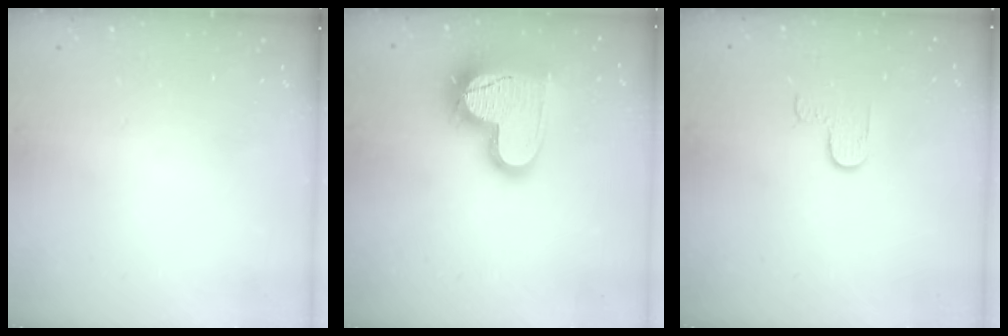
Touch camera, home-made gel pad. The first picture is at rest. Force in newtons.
{"total": 18.5, "press": 18.4, "slide": 1.6}
{"total": 2.7, "press": 2.6, "slide": 0.4}